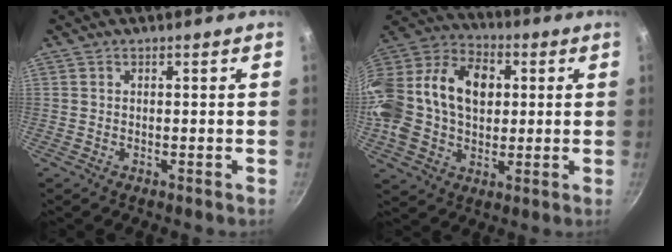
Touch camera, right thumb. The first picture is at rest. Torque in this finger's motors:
{"motor_torque": [2.53, 2.48, 1.74, -1.02, 0.26]}